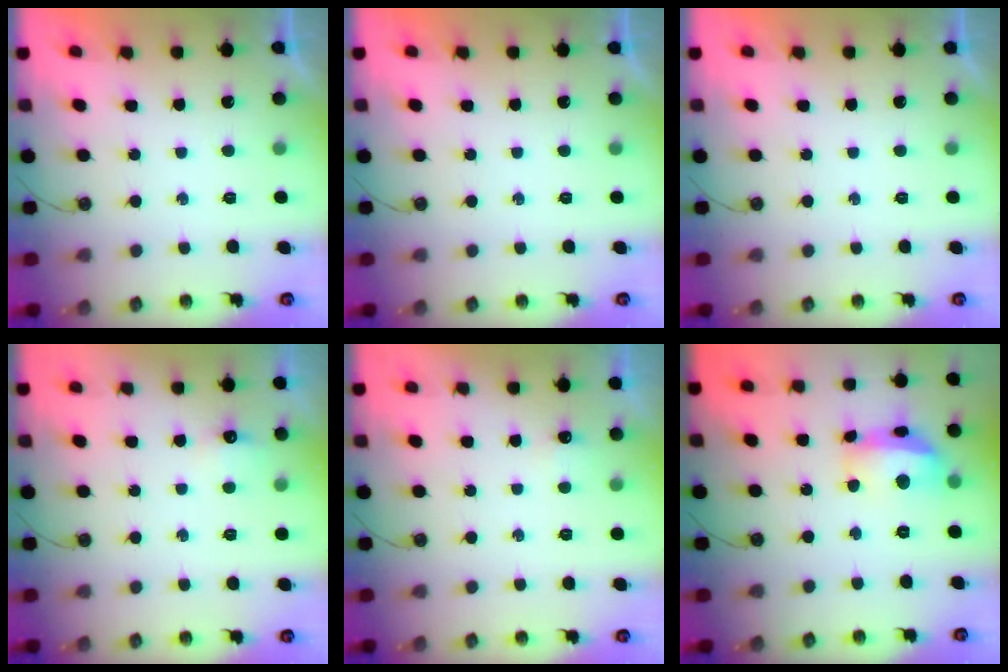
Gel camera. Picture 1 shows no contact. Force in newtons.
{"total": 0.0}
{"total": 0.0}
{"total": 4.3, "press": 4.3, "slide": 0.7}
{"total": 3.8, "press": 3.7, "slide": 0.6}
{"total": 14.0, "press": 13.9, "slide": 1.5}